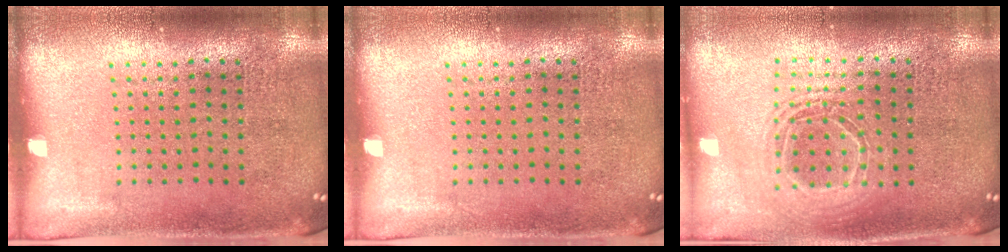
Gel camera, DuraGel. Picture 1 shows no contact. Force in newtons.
{"total": 0.0}
{"total": 1.5, "press": 1.3, "slide": 0.8}